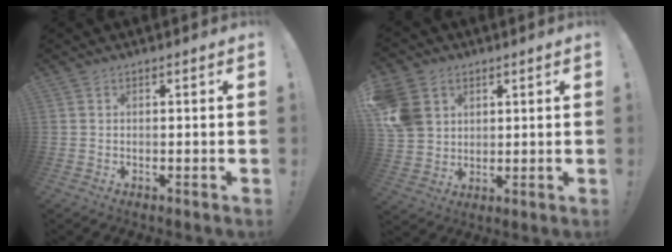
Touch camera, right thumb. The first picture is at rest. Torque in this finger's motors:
{"motor_torque": [0.93, 1.02, 0.83, 0.46, 0.13]}